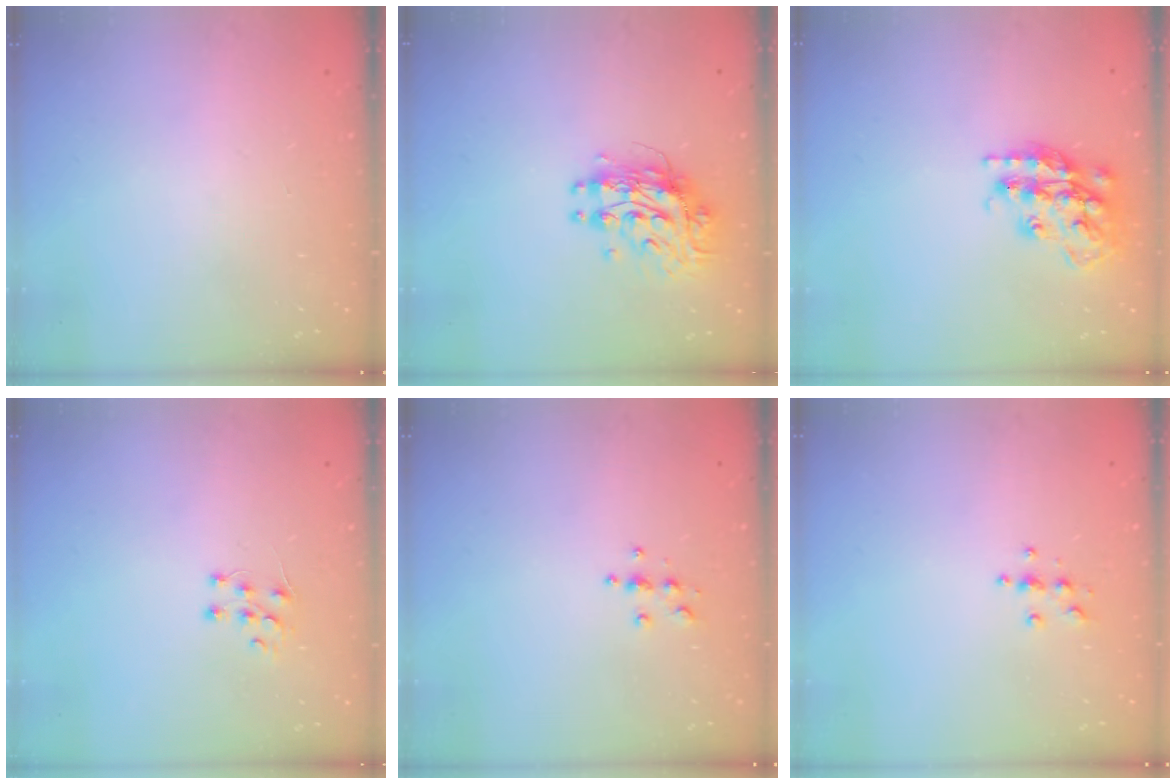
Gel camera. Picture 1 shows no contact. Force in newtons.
{"total": 9.7, "press": 9.6, "slide": 0.9}
{"total": 17.3, "press": 17.3, "slide": 1.0}
{"total": 4.7, "press": 4.7, "slide": 0.3}
{"total": 3.9, "press": 3.9, "slide": 0.5}
{"total": 3.9, "press": 3.9, "slide": 0.4}